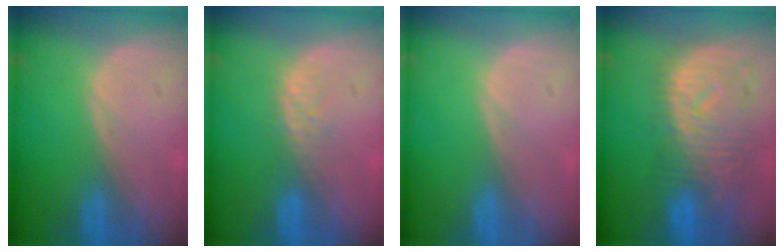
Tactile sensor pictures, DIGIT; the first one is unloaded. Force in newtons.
{"total": 2.8, "press": 2.8, "slide": 0.3}
{"total": 0.0}
{"total": 10.9, "press": 9.7, "slide": 4.9}